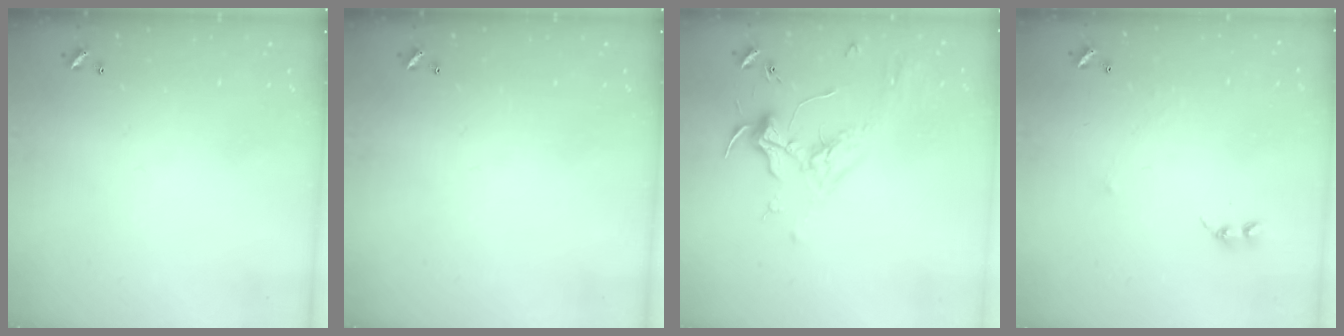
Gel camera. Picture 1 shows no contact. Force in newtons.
{"total": 0.0}
{"total": 1.8, "press": 1.7, "slide": 0.7}
{"total": 2.3, "press": 2.3, "slide": 0.3}